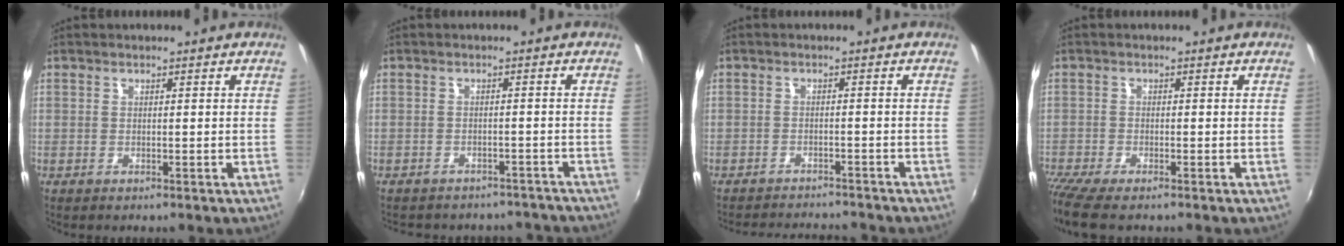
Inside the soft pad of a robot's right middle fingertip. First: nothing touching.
{"total": 11.7, "force": [-10.3, 4.5, 3.0], "torque": [-0.073, 0.009, -0.118]}
{"total": 7.7, "force": [-7.2, 1.9, 1.9], "torque": [-0.056, 0.008, -0.102]}
{"total": 5.5, "force": [-4.6, 0.6, 3.0], "torque": [-0.078, -0.029, -0.088]}